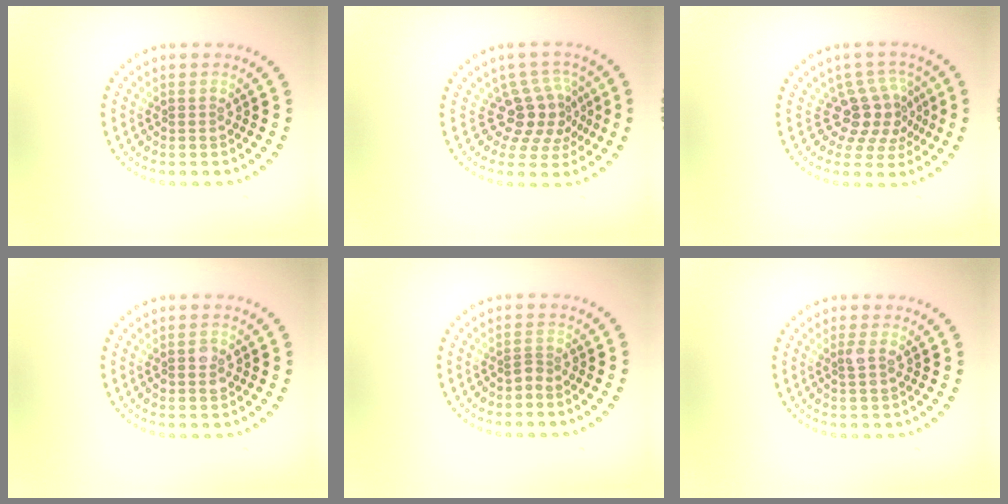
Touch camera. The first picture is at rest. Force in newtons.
{"total": 4.1, "press": 3.1, "slide": 2.6}
{"total": 4.1, "press": 3.2, "slide": 2.6}
{"total": 1.9, "press": 1.9, "slide": 0.1}
{"total": 0.7, "press": 0.3, "slide": 0.6}
{"total": 1.1, "press": 1.0, "slide": 0.3}